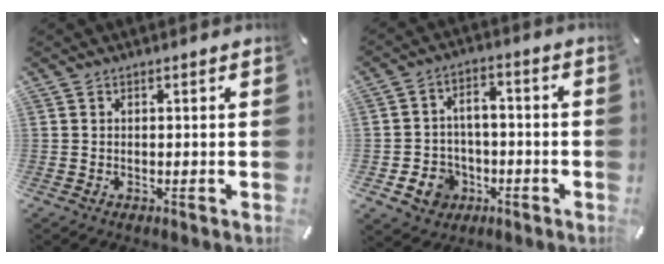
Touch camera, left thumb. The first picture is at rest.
{"total": 8.4, "force": [-2.8, 7.3, 3.0], "torque": [-0.065, 0.023, -0.049]}